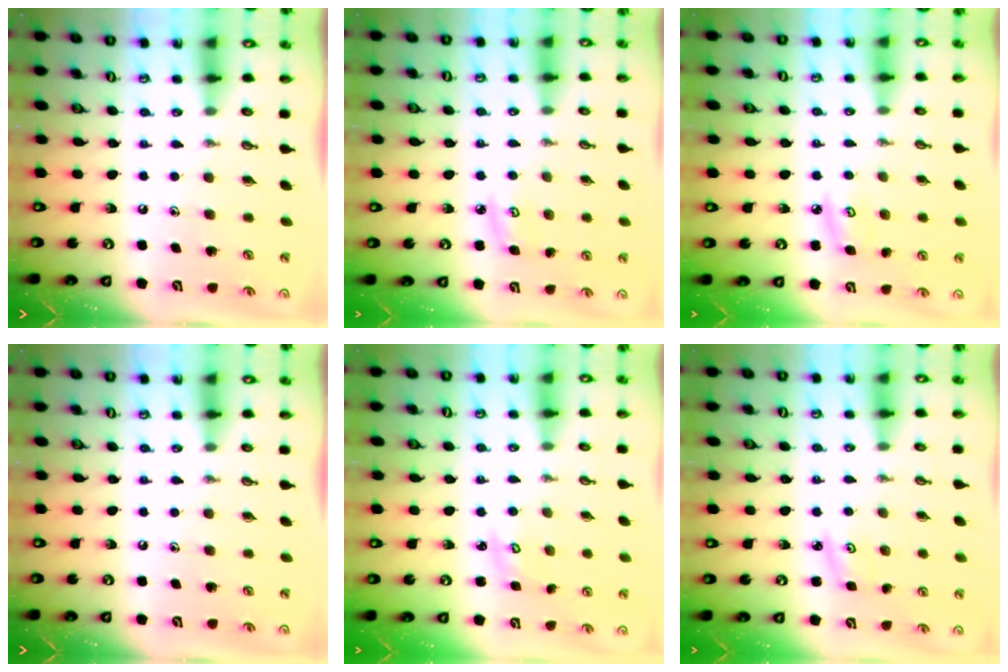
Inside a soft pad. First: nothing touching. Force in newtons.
{"total": 4.7, "press": 4.6, "slide": 0.5}
{"total": 5.6, "press": 5.6, "slide": 0.6}
{"total": 0.0}
{"total": 2.0, "press": 2.0, "slide": 0.1}
{"total": 3.0, "press": 3.0, "slide": 0.4}